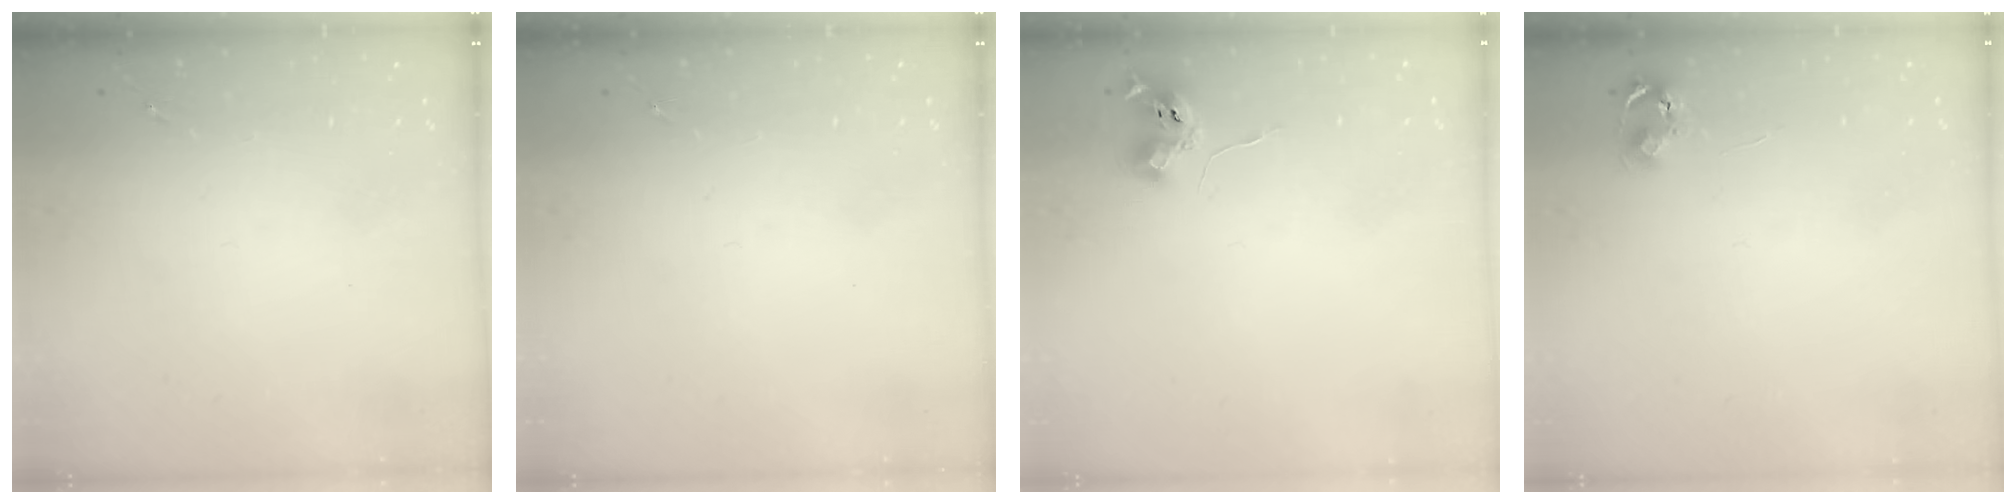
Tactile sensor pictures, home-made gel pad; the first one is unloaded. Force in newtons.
{"total": 0.0}
{"total": 6.2, "press": 6.1, "slide": 0.8}
{"total": 5.3, "press": 5.3, "slide": 0.5}